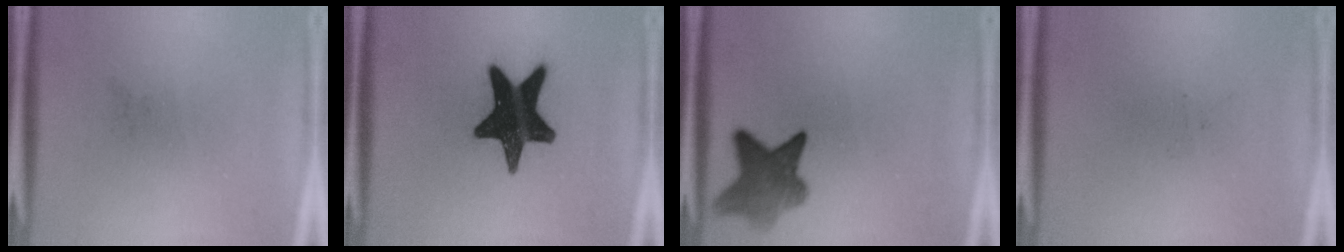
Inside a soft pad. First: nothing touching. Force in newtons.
{"total": 18.6}
{"total": 6.8}
{"total": 0.0}